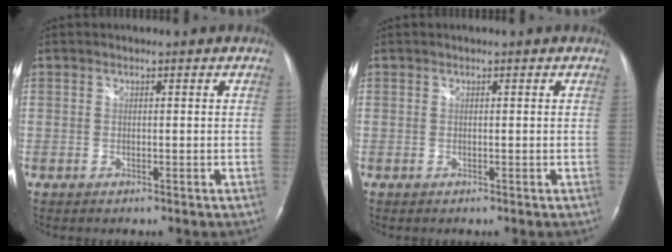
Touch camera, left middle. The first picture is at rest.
{"total": 0.0}